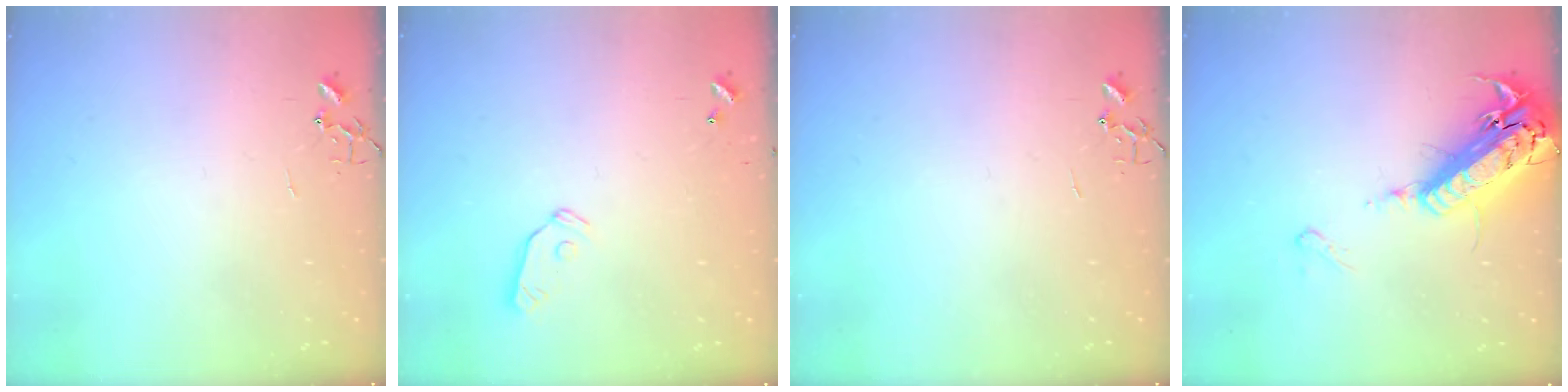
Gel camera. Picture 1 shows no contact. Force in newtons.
{"total": 5.5, "press": 5.5, "slide": 0.2}
{"total": 0.0}
{"total": 21.2, "press": 20.7, "slide": 4.7}